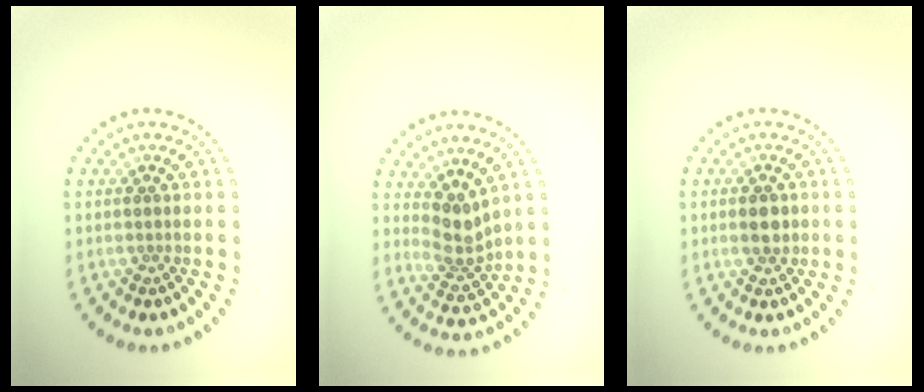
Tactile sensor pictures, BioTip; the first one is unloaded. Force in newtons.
{"total": 2.9, "press": 2.2, "slide": 1.8}
{"total": 1.9, "press": 1.9, "slide": 0.1}